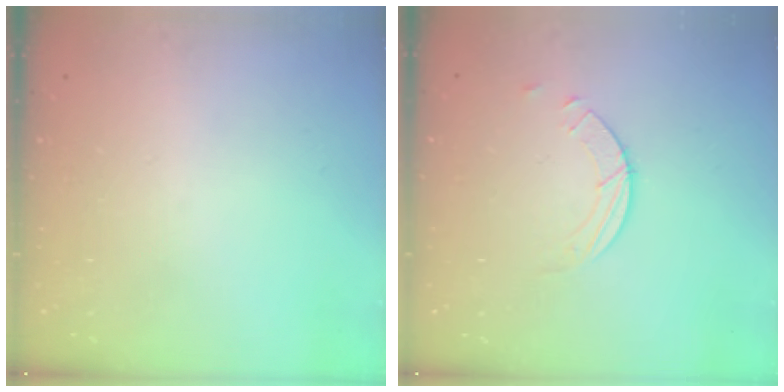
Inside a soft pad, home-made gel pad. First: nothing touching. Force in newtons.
{"total": 2.5, "press": 2.4, "slide": 0.2}